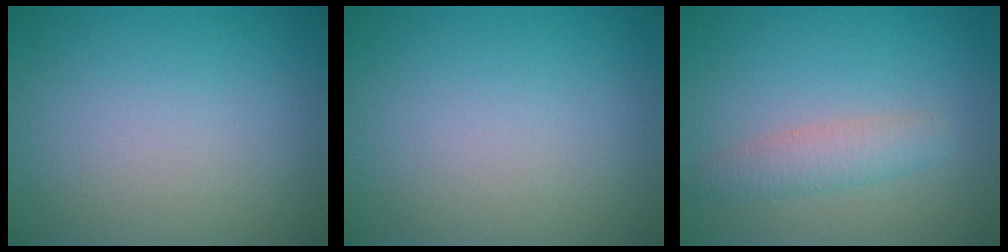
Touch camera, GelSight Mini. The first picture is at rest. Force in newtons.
{"total": 0.0}
{"total": 2.5, "press": 2.5, "slide": 0.1}